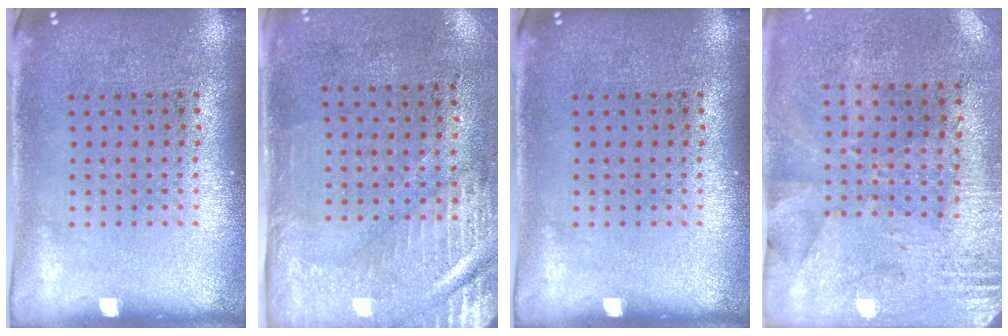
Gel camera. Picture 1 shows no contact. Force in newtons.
{"total": 2.9, "press": 2.5, "slide": 1.5}
{"total": 0.0}
{"total": 2.8, "press": 2.2, "slide": 1.6}